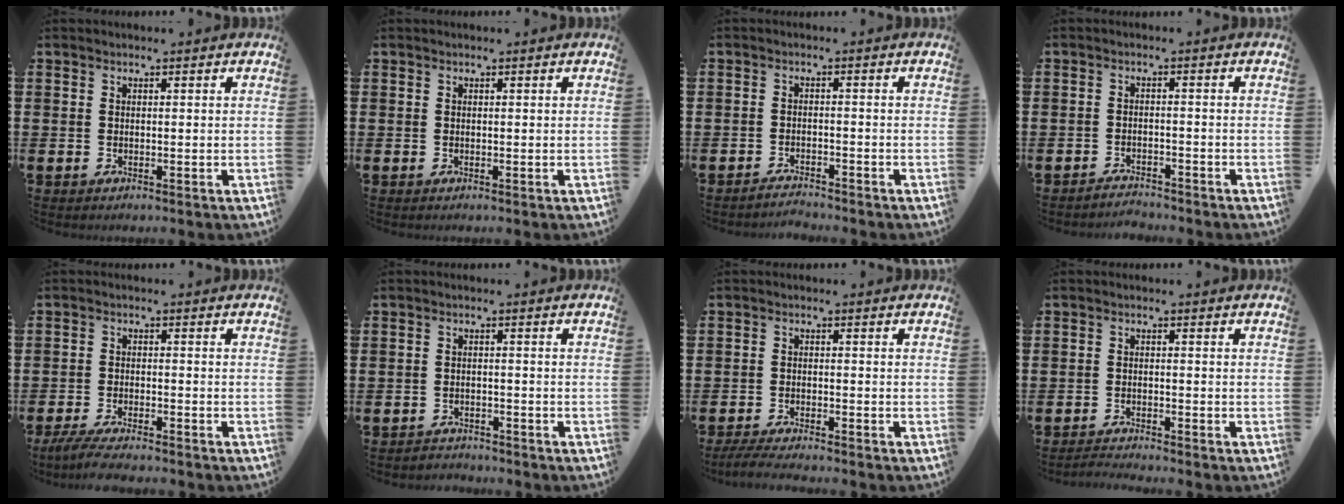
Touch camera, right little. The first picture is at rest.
{"total": 0.0}
{"total": 1.9, "force": [-1.9, -0.1, 0.0], "torque": [-0.005, 0.004, -0.039]}
{"total": 2.1, "force": [-2.1, 0.0, -0.2], "torque": [-0.004, 0.004, -0.047]}
{"total": 3.1, "force": [-2.8, 0.1, 1.3], "torque": [-0.035, -0.005, -0.058]}
{"total": 1.6, "force": [-1.6, 0.2, -0.2], "torque": [-0.003, 0.005, -0.037]}
{"total": 2.4, "force": [-2.2, 0.0, 0.9], "torque": [-0.014, 0.003, -0.043]}
{"total": 1.5, "force": [-1.4, -0.2, 0.1], "torque": [-0.004, 0.002, -0.029]}